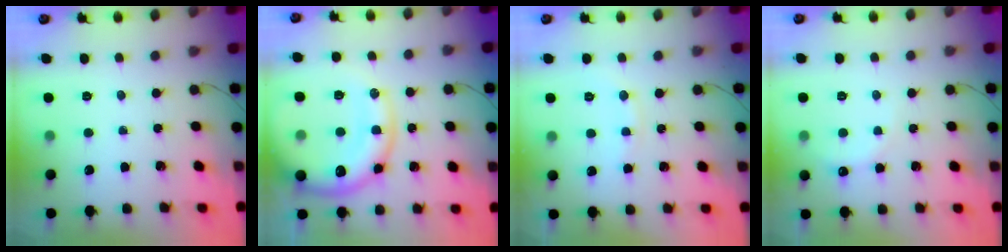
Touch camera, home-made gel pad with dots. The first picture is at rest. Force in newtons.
{"total": 20.4, "press": 20.0, "slide": 4.0}
{"total": 6.5, "press": 6.5, "slide": 0.8}
{"total": 3.3, "press": 3.2, "slide": 0.9}